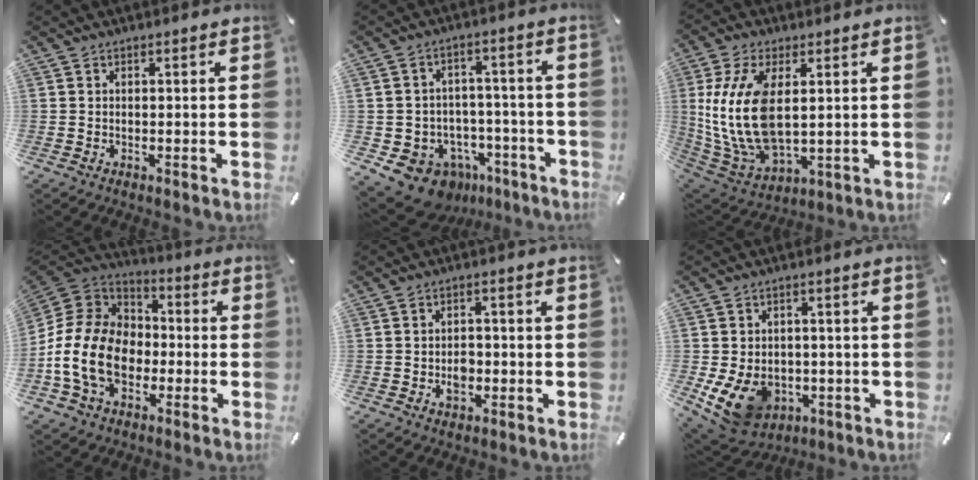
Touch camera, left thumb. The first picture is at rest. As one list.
[{"total": 10.7, "force": [-6.6, 7.9, 3.1], "torque": [-0.052, 0.045, -0.104]}, {"total": 15.5, "force": [2.8, 8.5, 12.7], "torque": [-0.295, -0.010, 0.053]}, {"total": 16.5, "force": [-5.0, 12.7, 9.2], "torque": [-0.216, 0.030, -0.090]}, {"total": 4.0, "force": [-1.0, 2.9, 2.6], "torque": [-0.039, 0.003, -0.019]}, {"total": 11.0, "force": [-3.6, 8.6, 5.8], "torque": [-0.121, 0.013, -0.059]}]